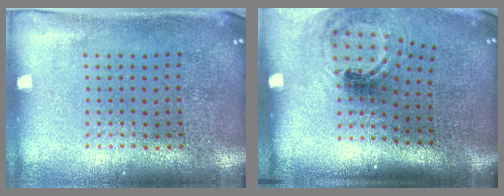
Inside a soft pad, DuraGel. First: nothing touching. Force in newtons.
{"total": 1.5, "press": 1.2, "slide": 1.0}